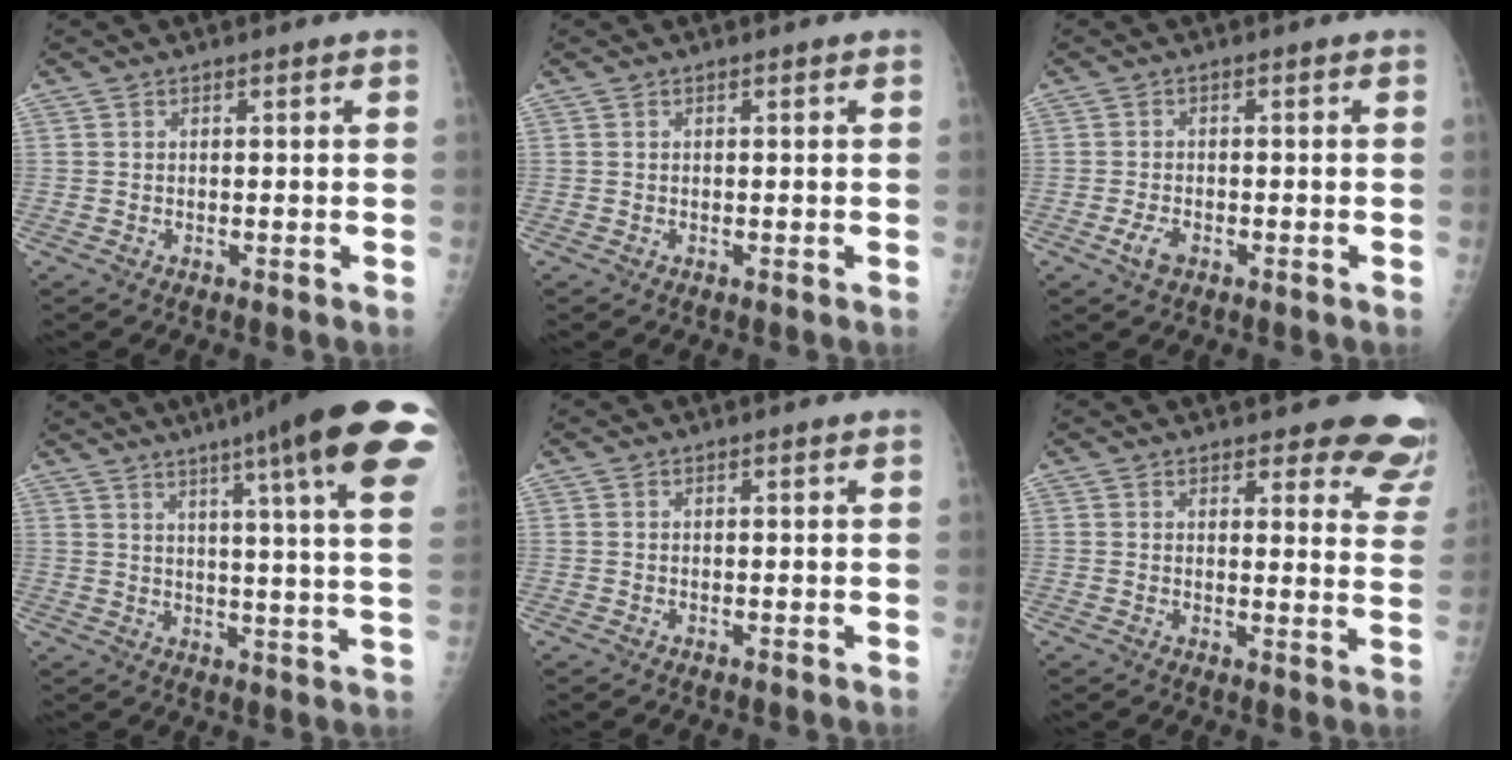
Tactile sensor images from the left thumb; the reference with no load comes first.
{"total": 0.0}
{"total": 2.8, "force": [-1.4, 1.5, 1.9], "torque": [-0.039, 0.003, -0.025]}
{"total": 23.3, "force": [13.3, 2.0, 19.0], "torque": [-0.235, -0.037, 0.160]}
{"total": 0.0}
{"total": 12.0, "force": [10.8, 3.4, 4.0], "torque": [0.005, -0.077, 0.095]}